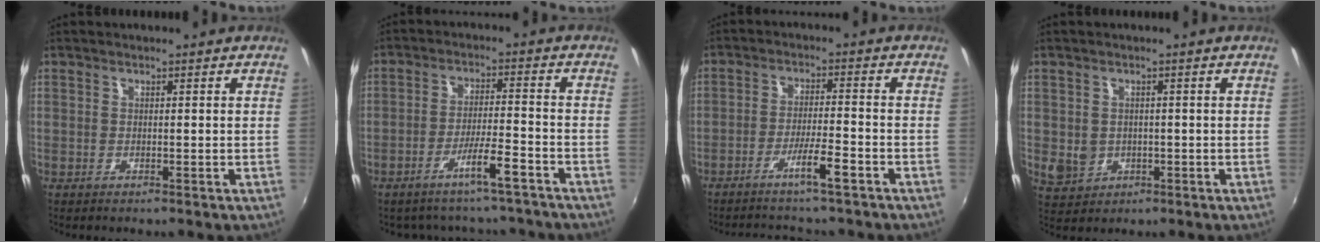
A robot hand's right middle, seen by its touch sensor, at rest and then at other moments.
{"total": 7.5, "force": [-6.2, 1.6, 3.8], "torque": [-0.072, 0.008, -0.091]}
{"total": 6.1, "force": [-4.8, 0.4, 3.7], "torque": [-0.078, -0.002, -0.082]}
{"total": 5.0, "force": [-0.6, 4.5, 2.1], "torque": [-0.043, -0.002, 0.002]}